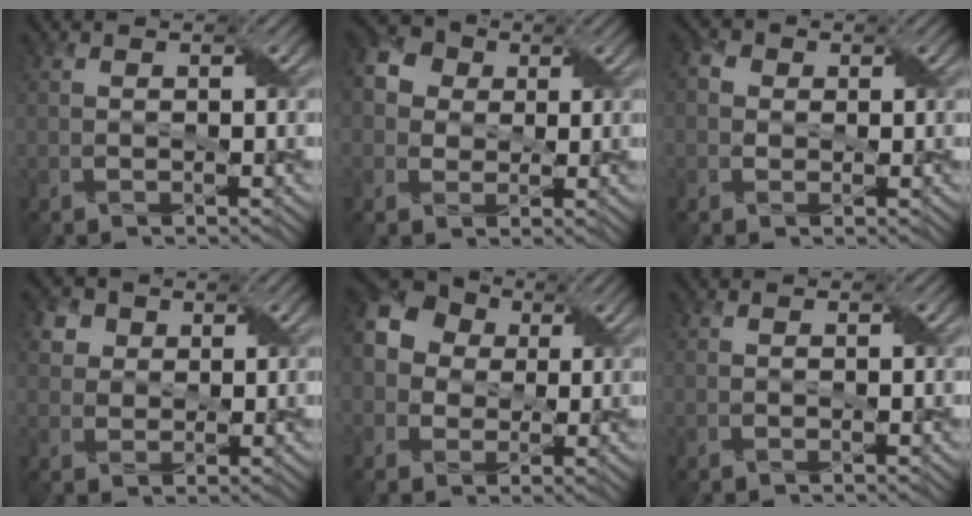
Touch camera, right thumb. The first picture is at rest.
{"total": 5.7, "force": [1.2, 5.0, 2.6], "torque": [-0.085, 0.014, 0.008]}
{"total": 2.2, "force": [0.2, 2.0, 0.8], "torque": [-0.022, 0.007, -0.005]}
{"total": 4.3, "force": [2.1, 3.5, 1.4], "torque": [-0.055, -0.004, 0.042]}
{"total": 10.7, "force": [2.0, 9.2, 4.9], "torque": [-0.149, 0.035, 0.011]}
{"total": 0.0}